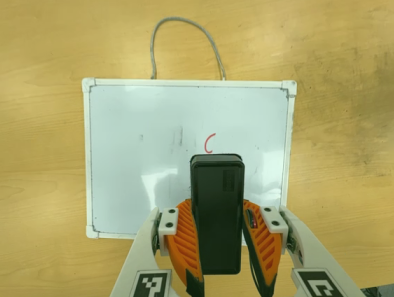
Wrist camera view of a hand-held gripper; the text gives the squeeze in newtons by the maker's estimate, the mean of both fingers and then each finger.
{"total": 8.6, "left": 7.7, "right": 9.4}